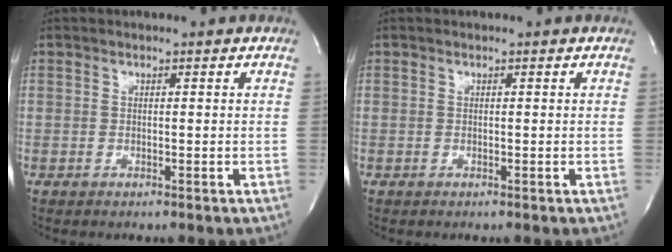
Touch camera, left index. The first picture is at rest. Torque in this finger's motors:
{"motor_torque": [-0.02, 0.02, 0.00, 0.00]}